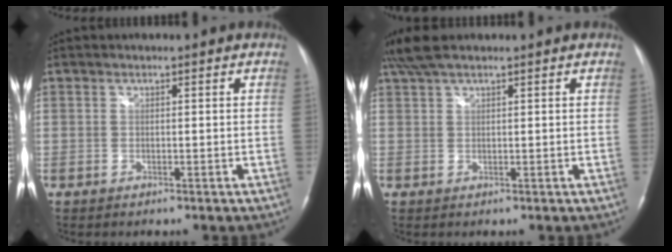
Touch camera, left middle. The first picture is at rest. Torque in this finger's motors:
{"motor_torque": [0.38, -0.26, -0.01, 0.06]}